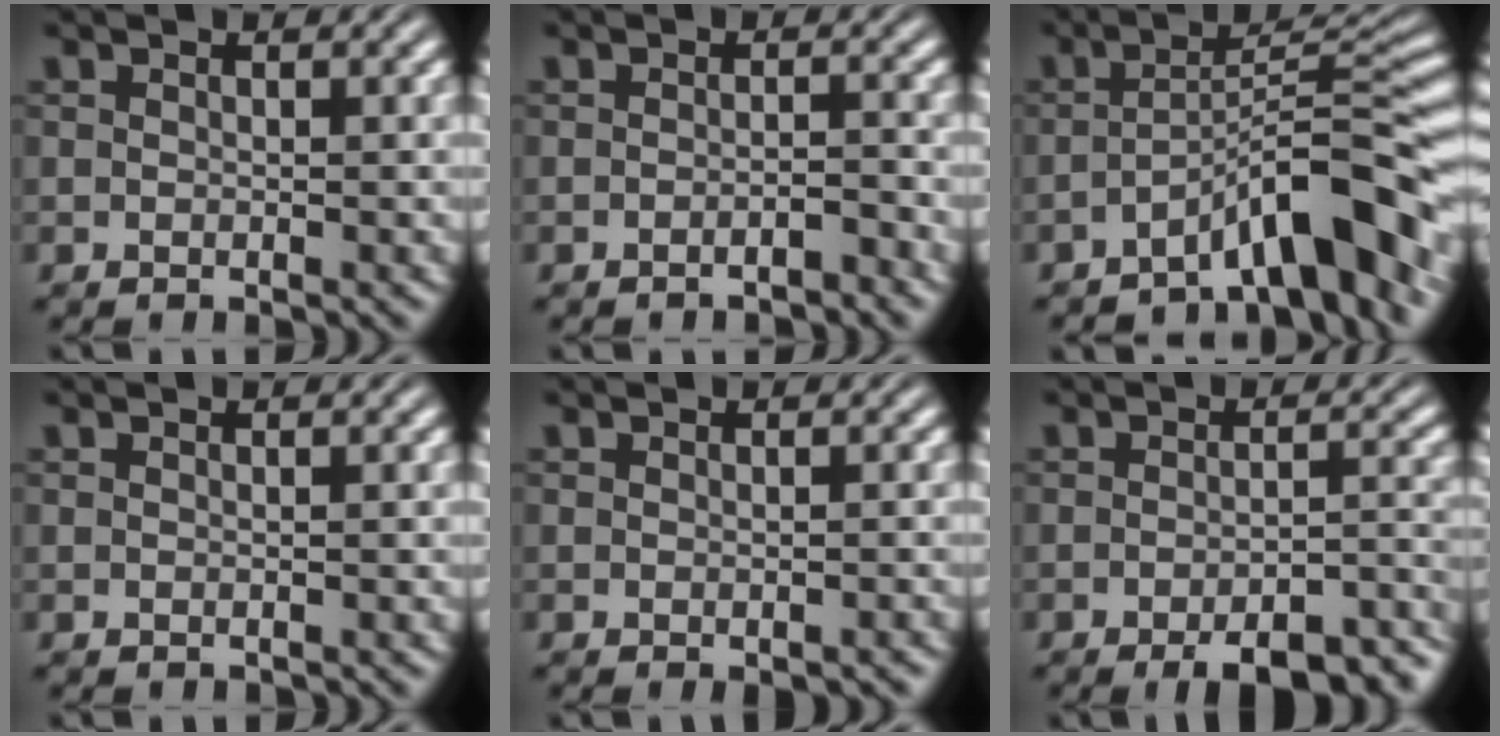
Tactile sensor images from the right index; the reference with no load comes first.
{"total": 1.7, "force": [-1.6, -0.2, 0.4], "torque": [0.003, 0.002, -0.030]}
{"total": 7.0, "force": [-3.3, 0.8, 6.1], "torque": [-0.086, -0.010, -0.041]}
{"total": 0.0}
{"total": 1.1, "force": [-1.0, 0.2, 0.4], "torque": [-0.006, -0.005, -0.012]}
{"total": 6.9, "force": [-6.0, 1.4, 3.2], "torque": [-0.026, -0.009, -0.088]}